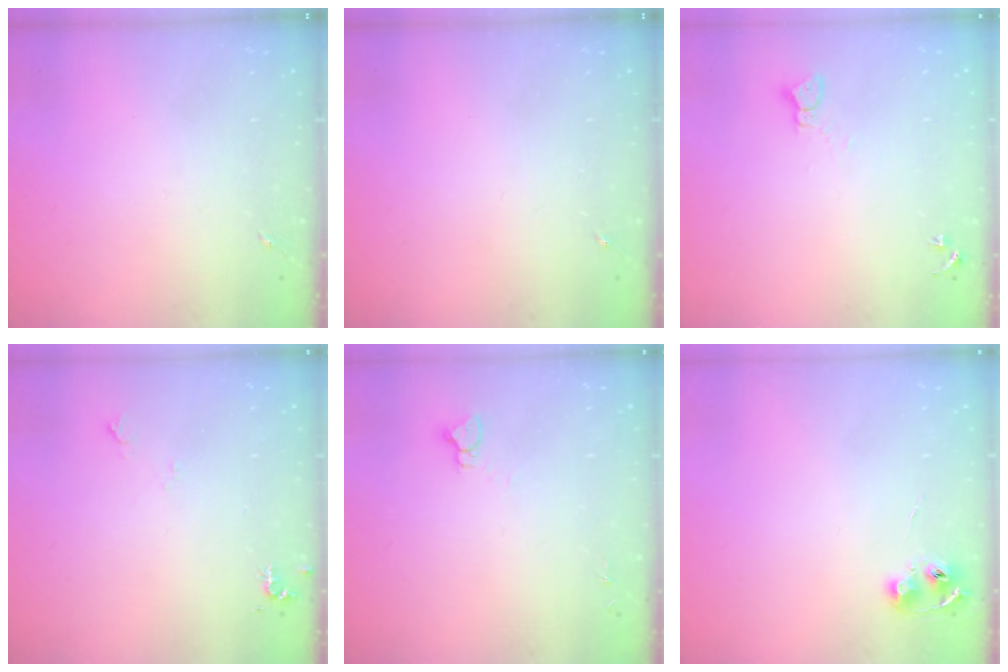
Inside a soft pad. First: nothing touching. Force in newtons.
{"total": 0.0}
{"total": 2.3, "press": 2.3, "slide": 0.3}
{"total": 5.5, "press": 5.5, "slide": 0.7}
{"total": 2.9, "press": 2.9, "slide": 0.2}
{"total": 6.4, "press": 6.4, "slide": 0.7}